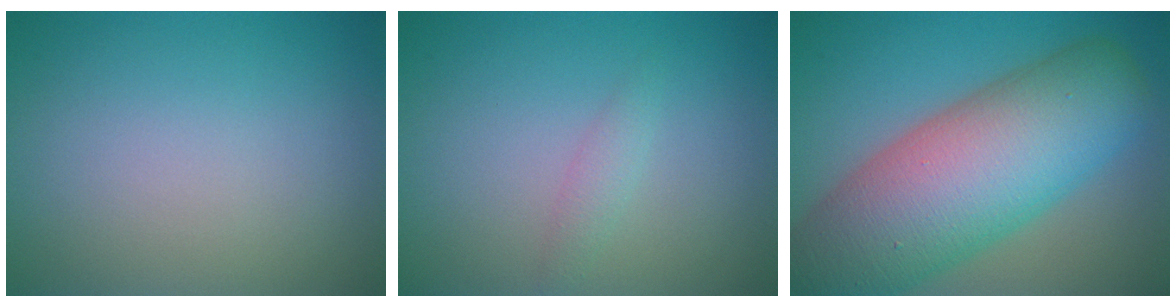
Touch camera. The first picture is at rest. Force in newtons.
{"total": 1.2, "press": 1.2, "slide": 0.0}
{"total": 14.3, "press": 14.3, "slide": 0.7}